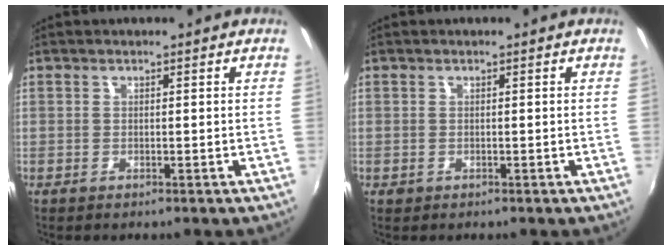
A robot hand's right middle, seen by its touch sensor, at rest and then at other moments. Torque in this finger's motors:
{"motor_torque": [0.26, -0.23, 0.04, 0.00]}